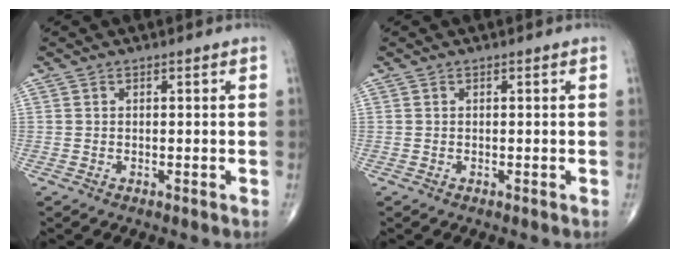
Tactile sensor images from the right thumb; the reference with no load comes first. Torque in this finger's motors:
{"motor_torque": [0.09, 0.01, 0.18, 0.07, -0.02]}